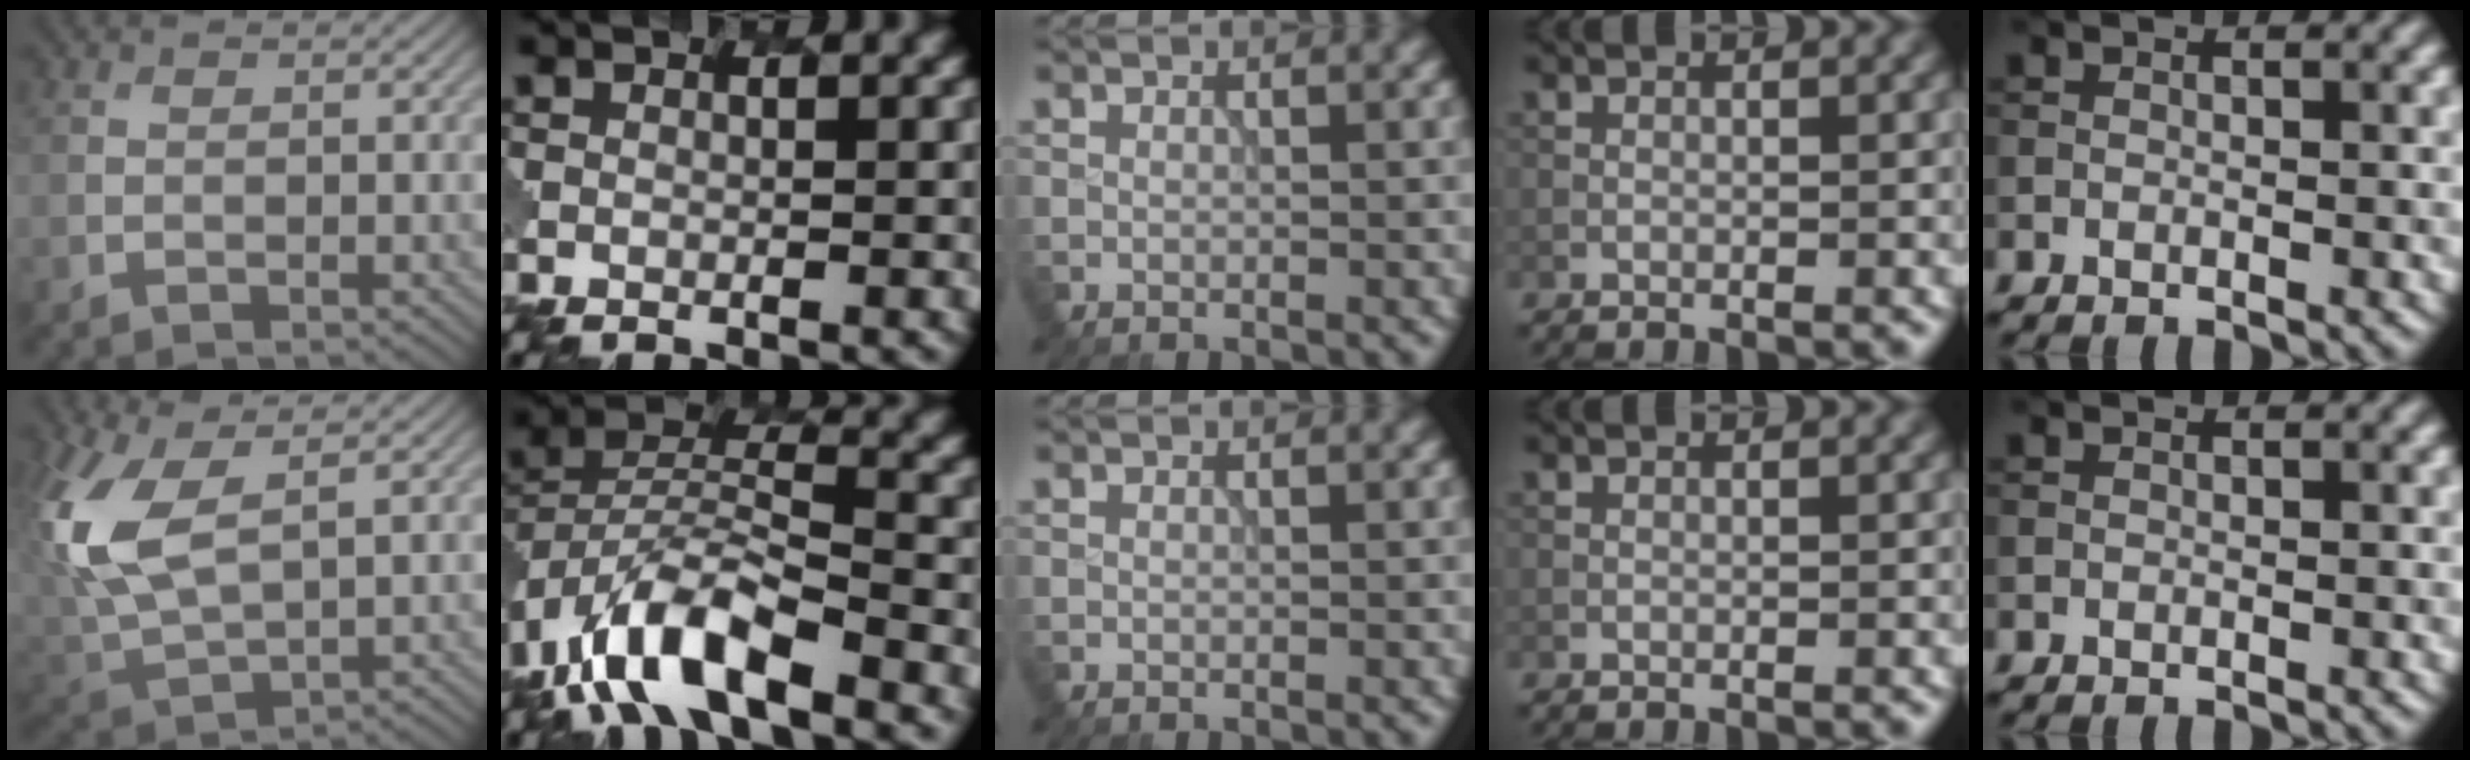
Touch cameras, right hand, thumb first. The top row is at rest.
{"thumb": {"total": 10.2, "force": [3.0, 5.0, 8.3], "torque": [-0.212, -0.003, 0.060]}, "index": {"total": 9.7, "force": [-6.0, 3.7, 6.6], "torque": [-0.124, 0.002, -0.119]}}